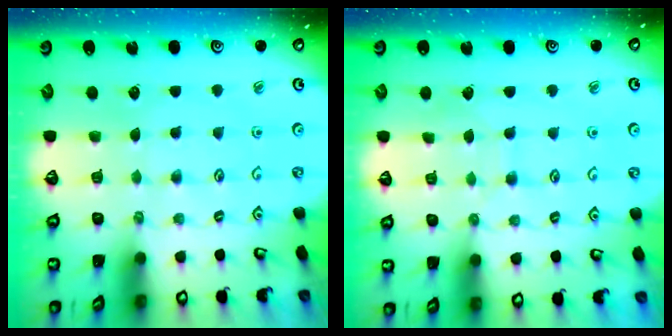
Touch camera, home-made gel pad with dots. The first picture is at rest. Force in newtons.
{"total": 3.8, "press": 3.8, "slide": 0.2}